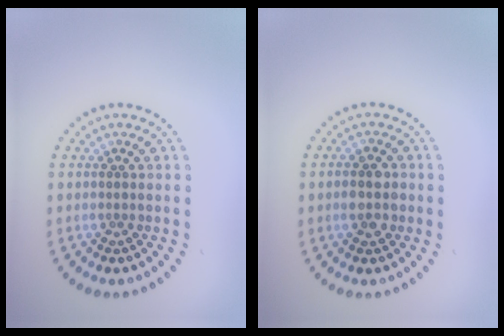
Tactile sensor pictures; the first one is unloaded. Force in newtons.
{"total": 2.5, "press": 2.4, "slide": 0.5}